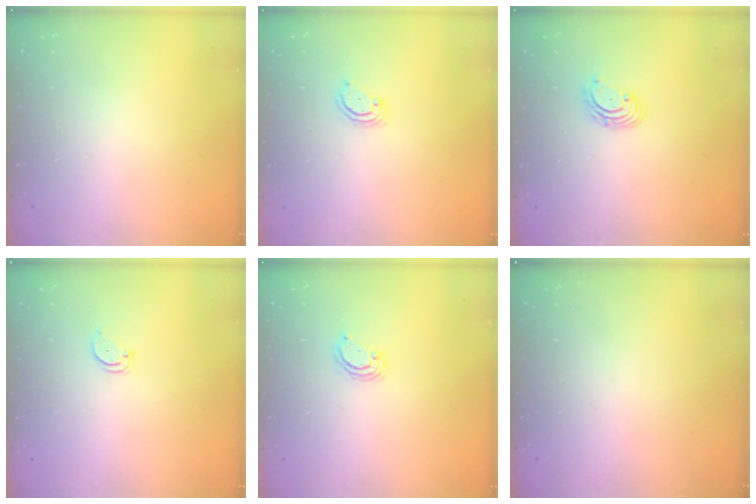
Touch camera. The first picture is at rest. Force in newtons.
{"total": 2.9, "press": 2.9, "slide": 0.2}
{"total": 2.9, "press": 2.9, "slide": 0.3}
{"total": 2.6, "press": 2.6, "slide": 0.1}
{"total": 2.7, "press": 2.7, "slide": 0.2}
{"total": 0.0}